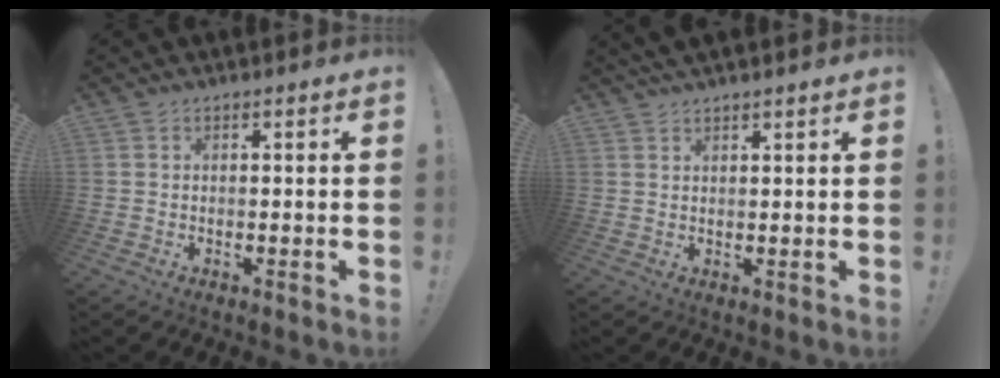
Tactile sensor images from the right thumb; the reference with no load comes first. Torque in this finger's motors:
{"motor_torque": [0.06, 0.23, 0.67, 0.47, 0.09]}